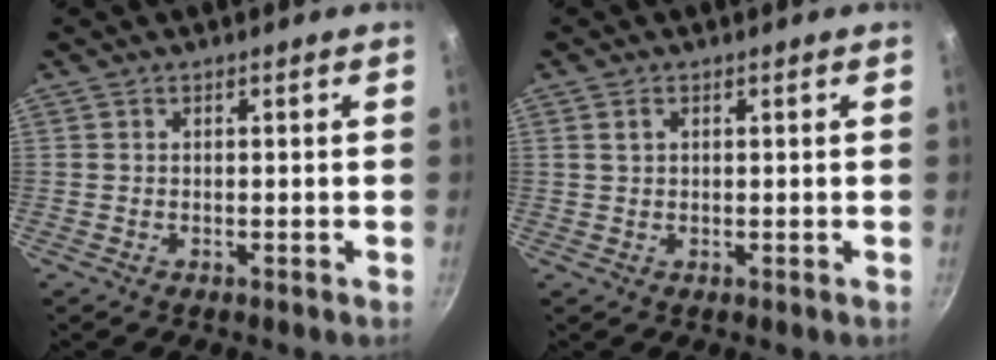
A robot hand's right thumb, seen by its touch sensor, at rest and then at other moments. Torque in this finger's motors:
{"motor_torque": [0.31, -0.34, -0.43, 0.16, 0.08]}